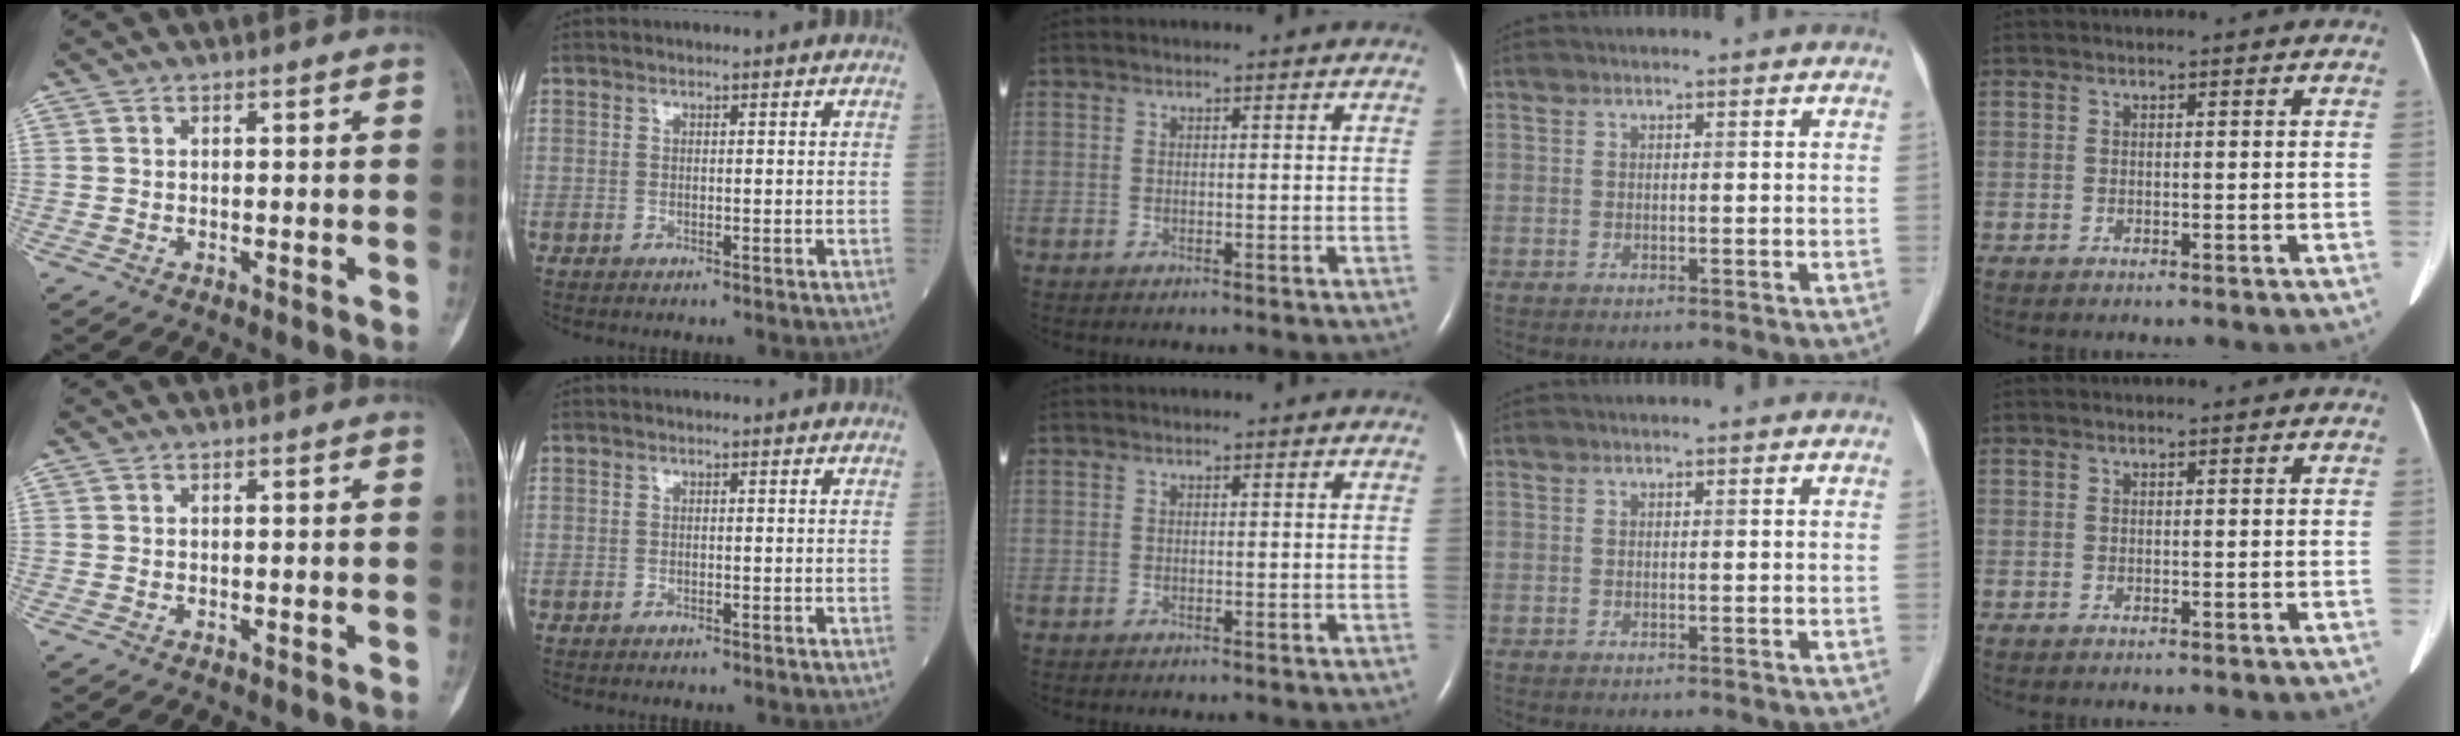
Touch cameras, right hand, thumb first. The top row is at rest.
{}